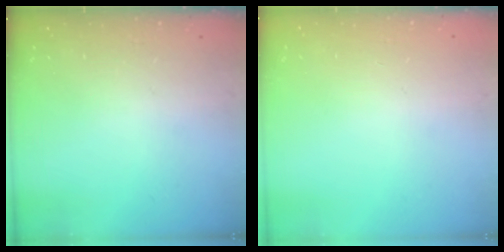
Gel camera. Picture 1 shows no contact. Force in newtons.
{"total": 0.0}